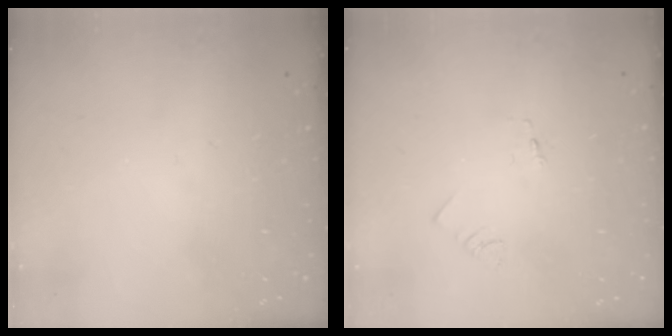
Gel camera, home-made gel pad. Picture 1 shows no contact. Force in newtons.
{"total": 1.3, "press": 1.2, "slide": 0.1}